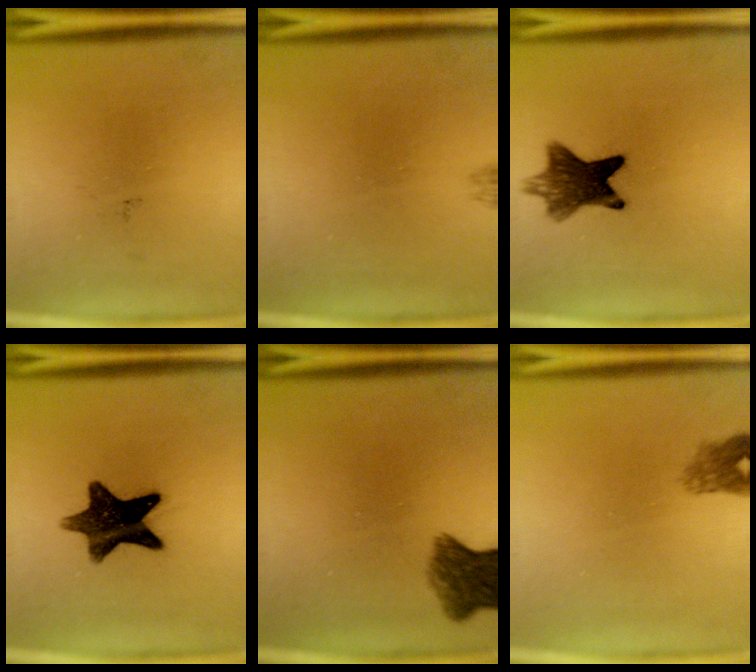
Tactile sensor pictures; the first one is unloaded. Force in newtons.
{"total": 0.7}
{"total": 8.9}
{"total": 12.2}
{"total": 6.4}
{"total": 2.4}